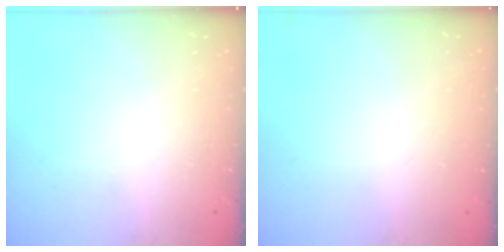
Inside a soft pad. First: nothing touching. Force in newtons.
{"total": 0.0}